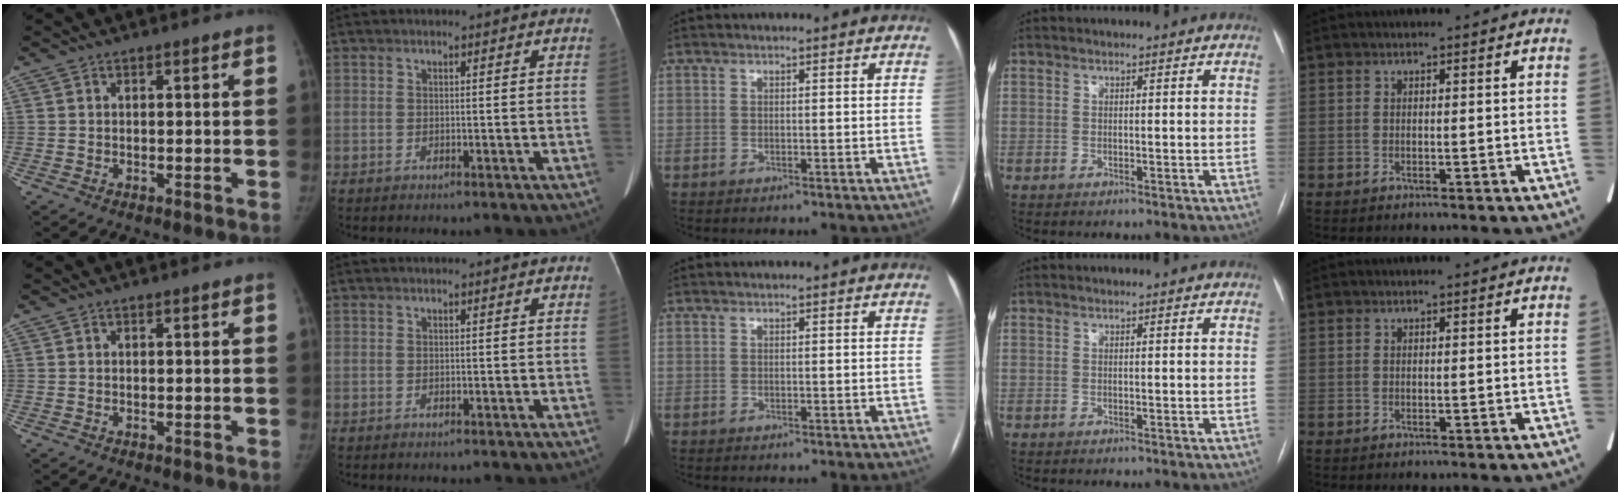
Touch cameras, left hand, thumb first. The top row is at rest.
{}